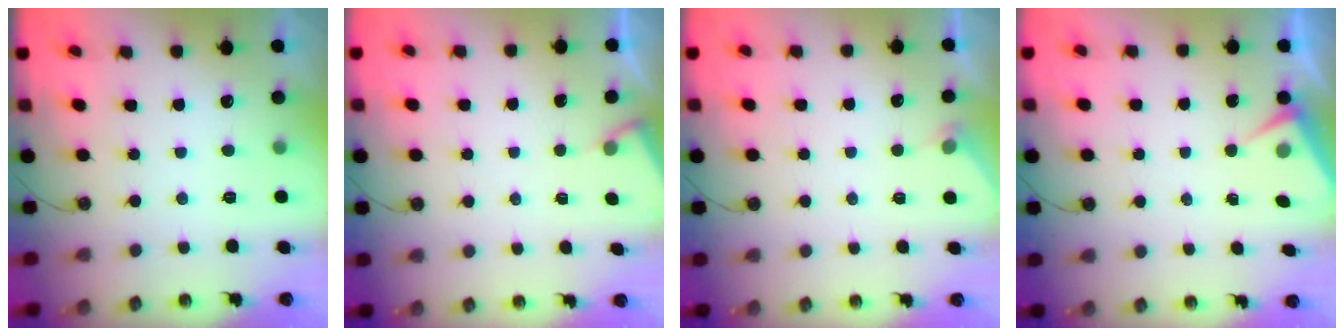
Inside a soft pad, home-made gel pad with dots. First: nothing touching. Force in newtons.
{"total": 2.8, "press": 2.7, "slide": 0.4}
{"total": 2.7, "press": 2.7, "slide": 0.4}
{"total": 4.8, "press": 4.7, "slide": 0.6}